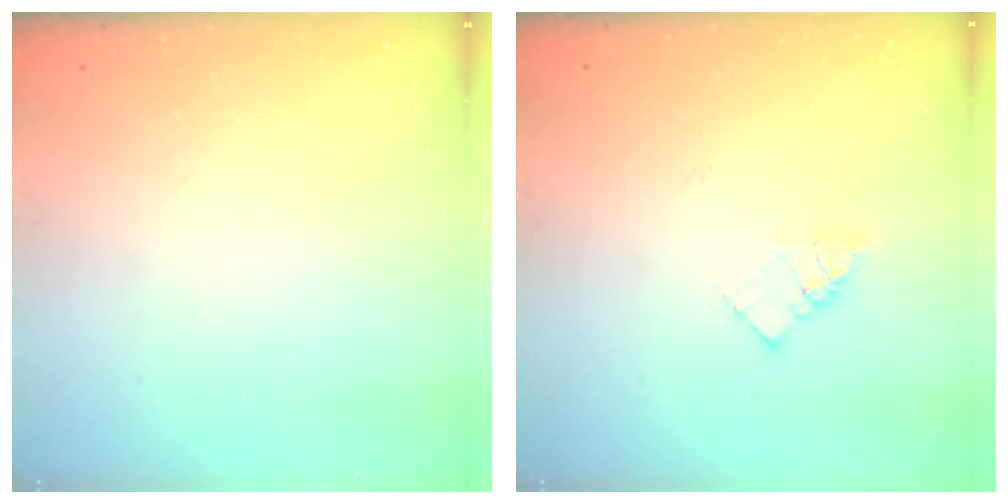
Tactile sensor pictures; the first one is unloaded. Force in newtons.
{"total": 5.4, "press": 5.4, "slide": 0.1}